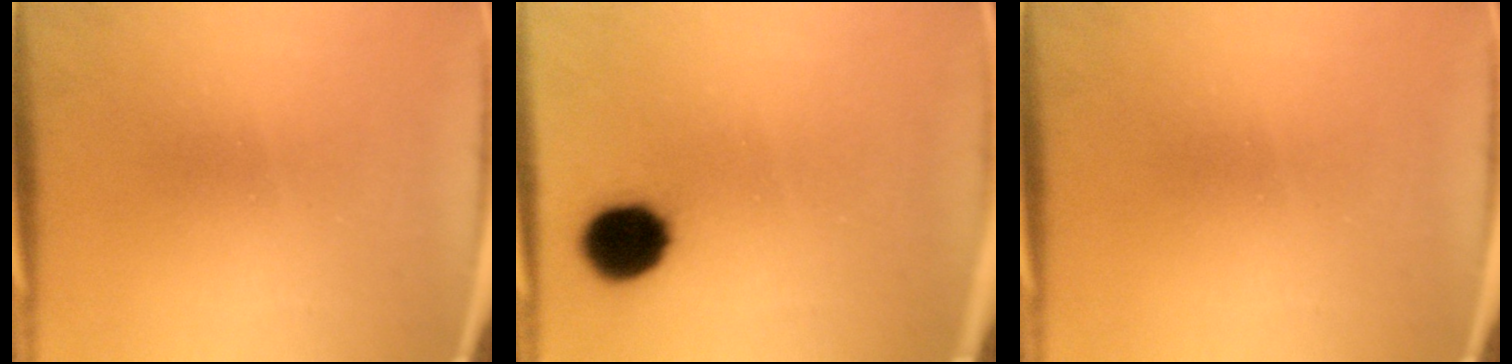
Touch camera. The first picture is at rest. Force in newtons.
{"total": 8.7}
{"total": 0.0}